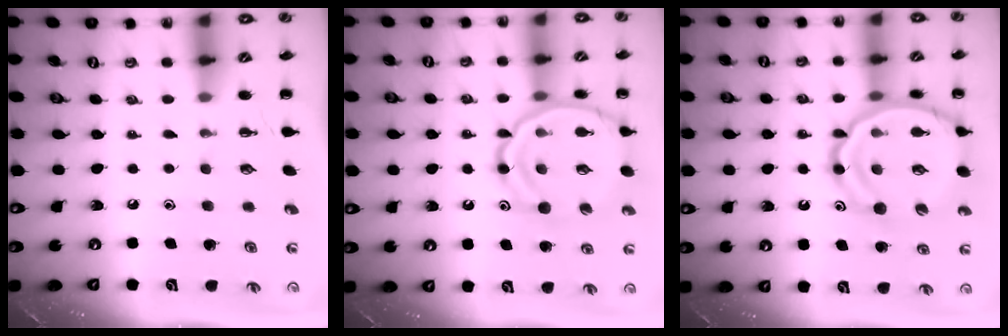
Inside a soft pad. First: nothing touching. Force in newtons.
{"total": 16.3, "press": 16.1, "slide": 2.5}
{"total": 19.1, "press": 18.8, "slide": 3.1}